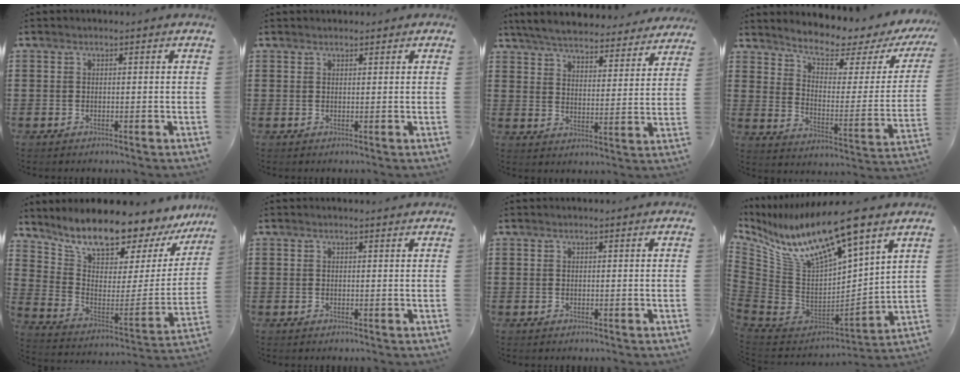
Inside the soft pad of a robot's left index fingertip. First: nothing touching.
{"total": 0.9, "force": [0.8, 0.4, 0.2], "torque": [-0.006, 0.003, 0.016]}
{"total": 5.8, "force": [5.7, 0.0, 1.0], "torque": [-0.048, -0.040, 0.098]}
{"total": 4.9, "force": [3.8, 1.4, 2.6], "torque": [-0.065, -0.031, 0.056]}
{"total": 10.4, "force": [9.5, 2.2, 3.7], "torque": [-0.090, -0.088, 0.157]}
{"total": 0.5, "force": [0.5, 0.0, 0.2], "torque": [-0.007, -0.001, 0.011]}
{"total": 0.0}
{"total": 13.0, "force": [9.5, 2.7, 8.5], "torque": [-0.215, -0.070, 0.160]}